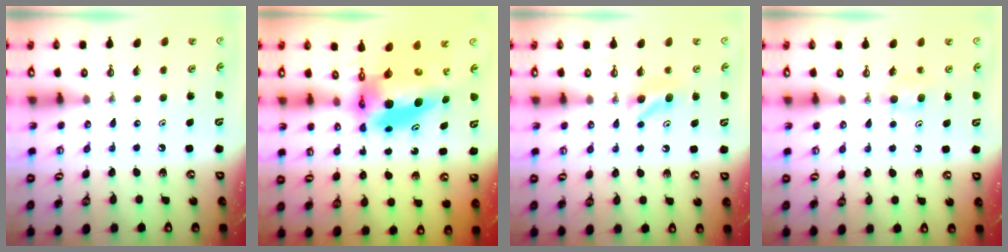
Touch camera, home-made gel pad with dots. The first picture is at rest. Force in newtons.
{"total": 8.5, "press": 8.5, "slide": 0.9}
{"total": 4.5, "press": 3.9, "slide": 2.4}
{"total": 3.6, "press": 3.6, "slide": 0.7}